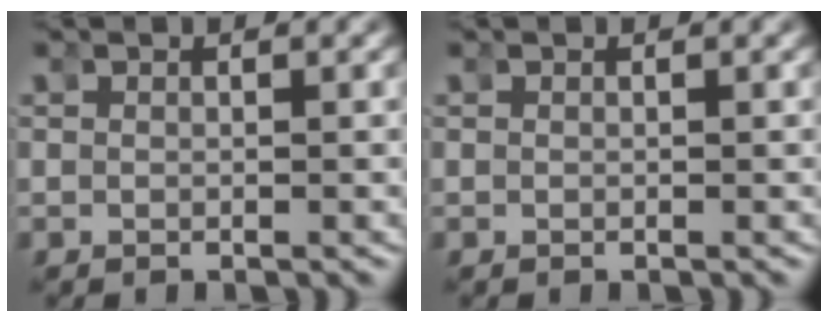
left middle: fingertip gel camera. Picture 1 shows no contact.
{"total": 0.0}